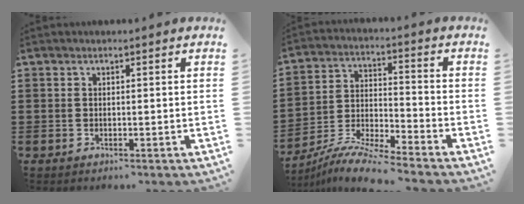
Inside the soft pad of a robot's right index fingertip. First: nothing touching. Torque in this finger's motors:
{"motor_torque": [0.57, 0.58, 0.18, 0.04]}